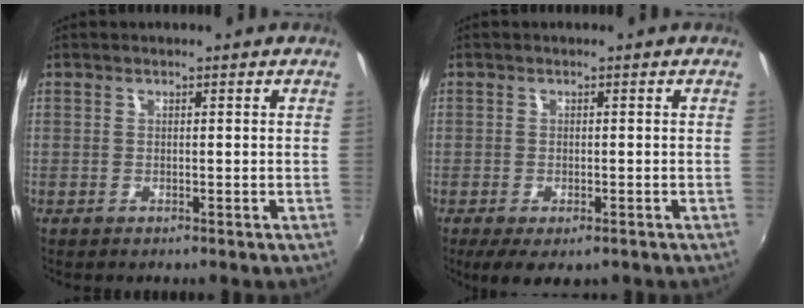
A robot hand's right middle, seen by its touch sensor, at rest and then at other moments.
{"total": 4.8, "force": [-2.7, 2.4, 3.2], "torque": [-0.066, -0.020, -0.041]}